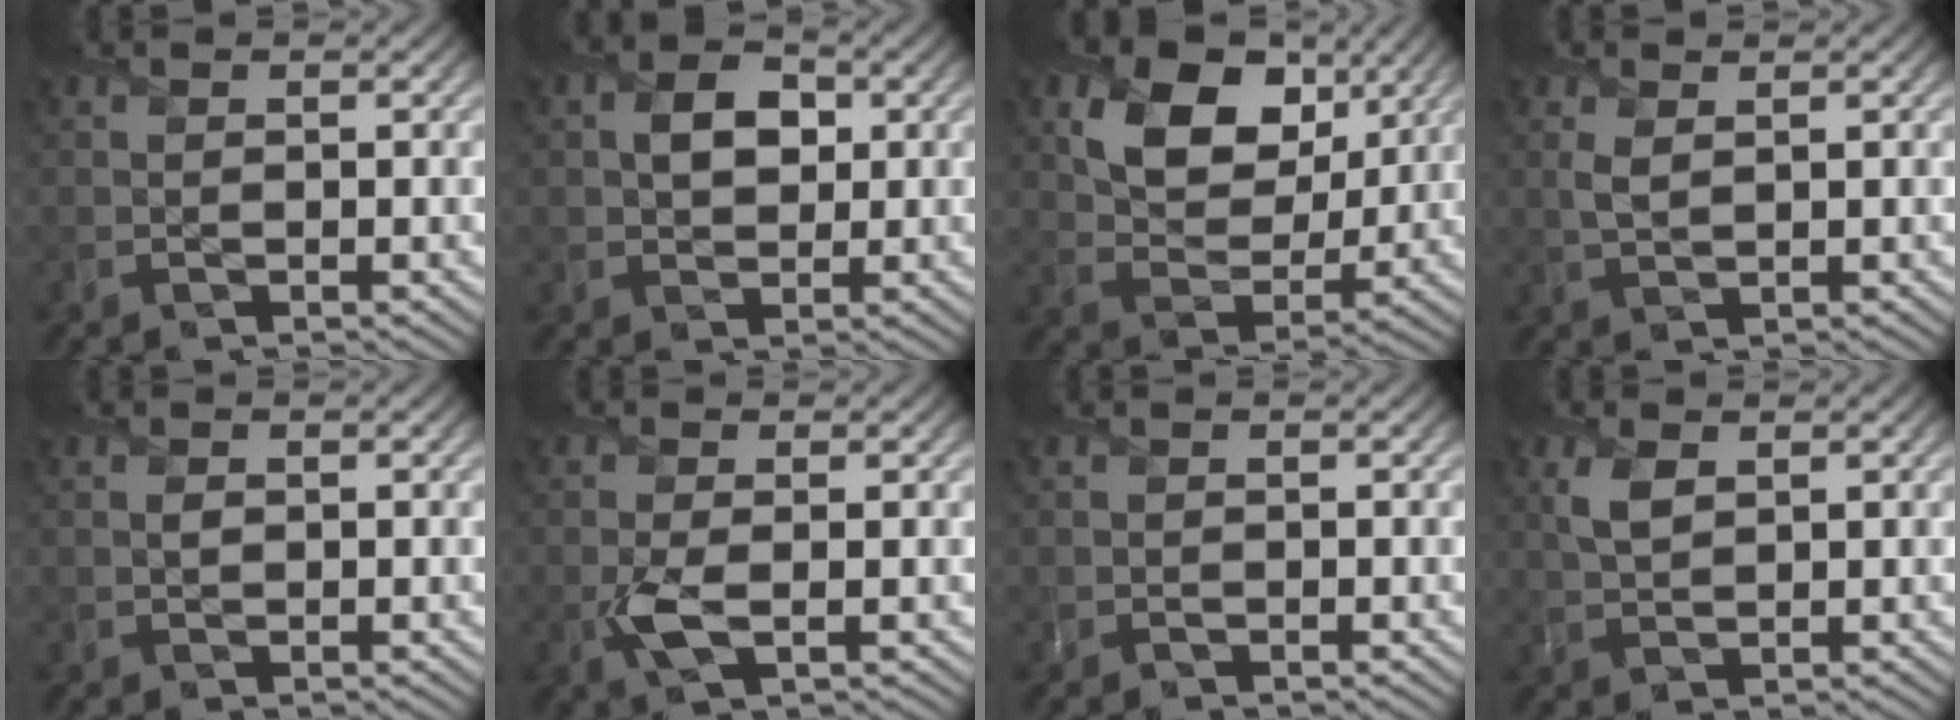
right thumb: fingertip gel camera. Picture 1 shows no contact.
{"total": 4.3, "force": [0.8, 3.2, 2.8], "torque": [-0.054, 0.002, 0.008]}
{"total": 10.8, "force": [4.7, 7.4, 6.3], "torque": [-0.122, 0.001, 0.075]}
{"total": 2.1, "force": [0.9, 1.0, 1.6], "torque": [-0.045, 0.001, 0.019]}
{"total": 0.7, "force": [0.2, 0.5, 0.5], "torque": [-0.011, -0.001, 0.004]}
{"total": 3.2, "force": [-0.7, 1.4, 2.8], "torque": [-0.070, -0.006, -0.017]}
{"total": 0.0}
{"total": 3.0, "force": [1.4, 1.5, 2.2], "torque": [-0.057, 0.002, 0.029]}